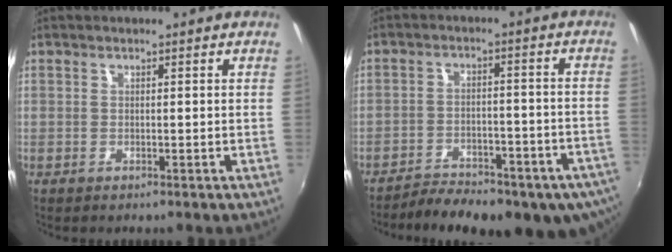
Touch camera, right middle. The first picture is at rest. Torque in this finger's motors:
{"motor_torque": [1.12, -1.01, 0.35, 0.12]}